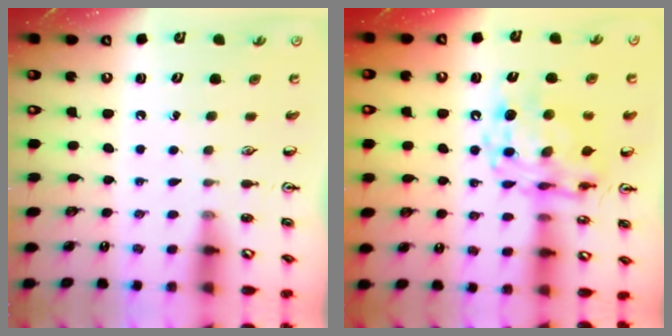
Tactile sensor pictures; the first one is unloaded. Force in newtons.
{"total": 13.6, "press": 13.5, "slide": 1.4}